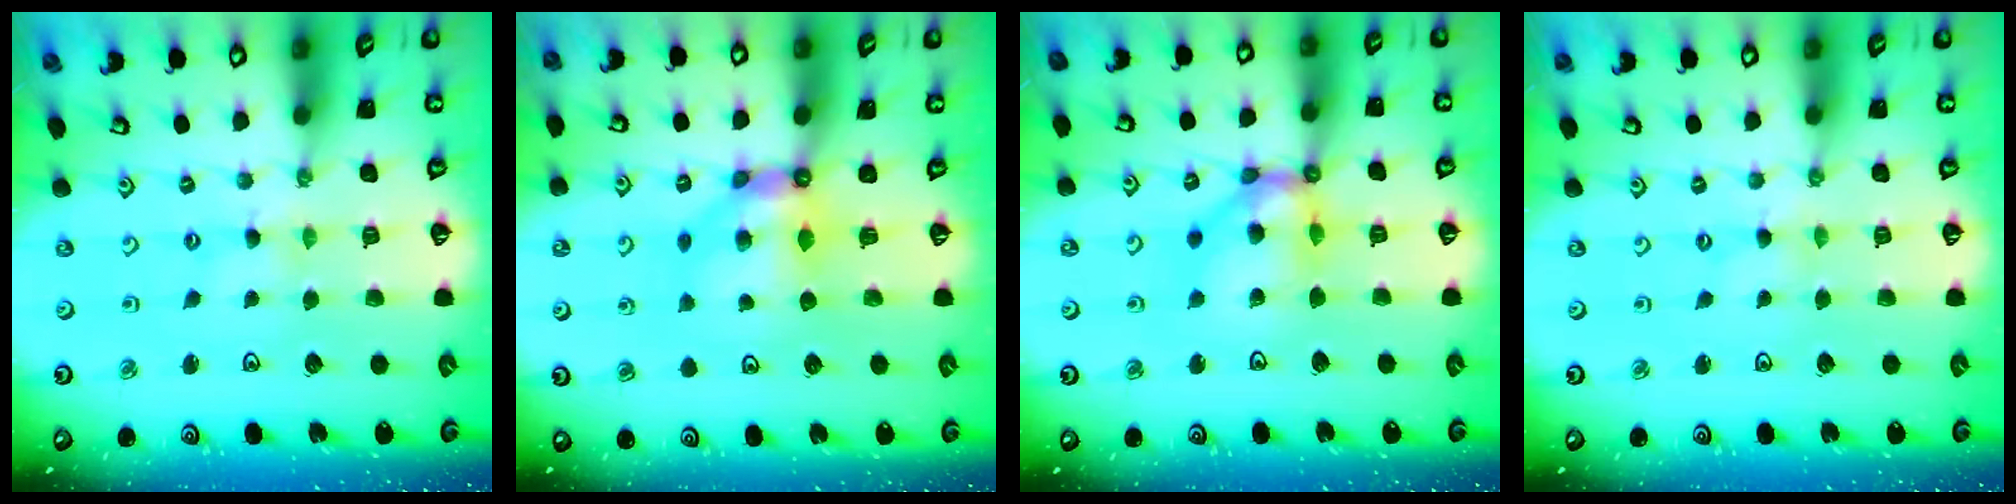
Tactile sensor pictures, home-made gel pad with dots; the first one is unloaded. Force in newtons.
{"total": 9.2, "press": 9.2, "slide": 0.4}
{"total": 13.6, "press": 13.5, "slide": 1.8}
{"total": 0.0}